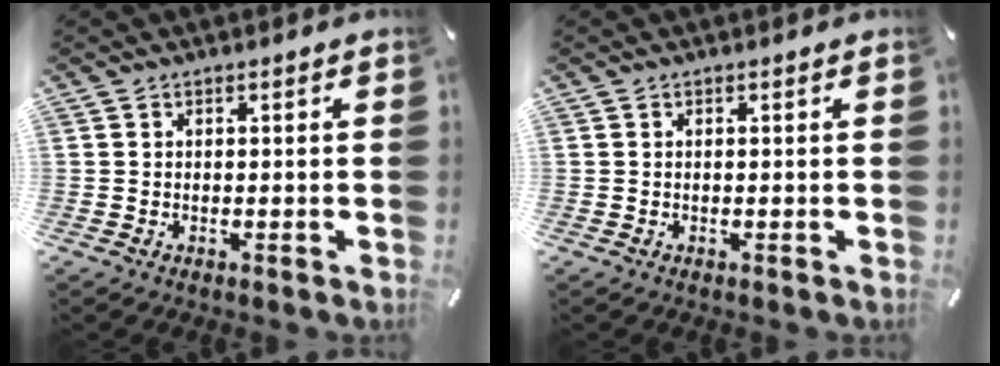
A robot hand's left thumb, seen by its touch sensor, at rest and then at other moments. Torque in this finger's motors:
{"motor_torque": [0.05, 0.05, 0.00, 0.00, 0.00]}